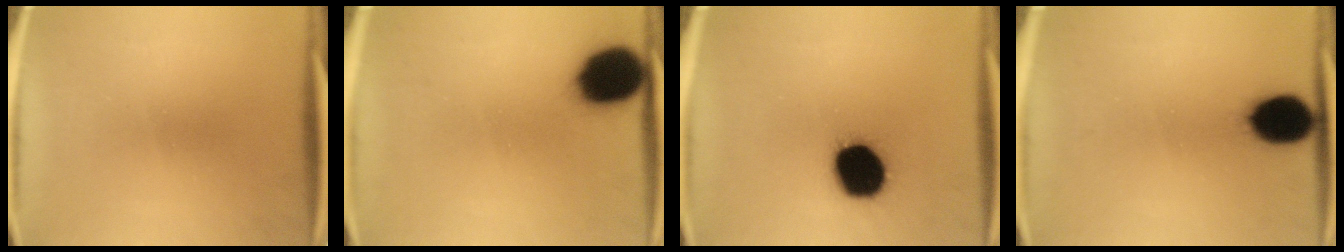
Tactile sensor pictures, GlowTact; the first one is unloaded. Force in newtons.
{"total": 9.5}
{"total": 18.3}
{"total": 11.3}